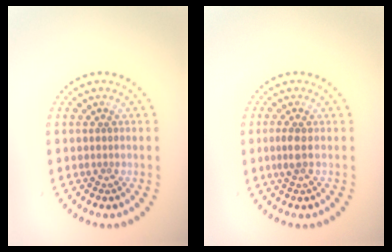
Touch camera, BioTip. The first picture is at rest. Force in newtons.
{"total": 1.2, "press": 1.2, "slide": 0.5}